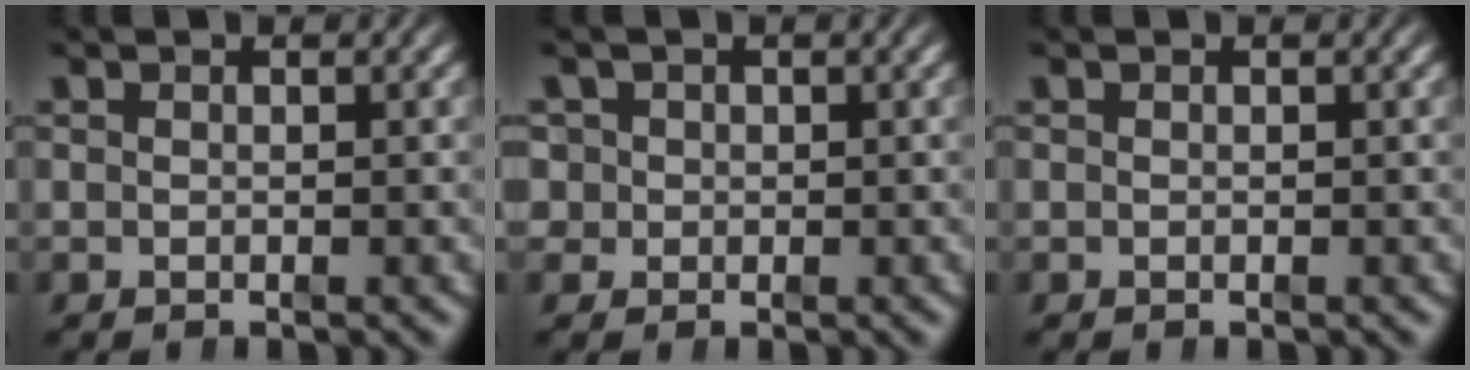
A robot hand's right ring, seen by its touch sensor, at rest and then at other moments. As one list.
[{"total": 3.6, "force": [0.0, 3.4, 1.2], "torque": [-0.036, -0.012, 0.000]}, {"total": 0.0}]